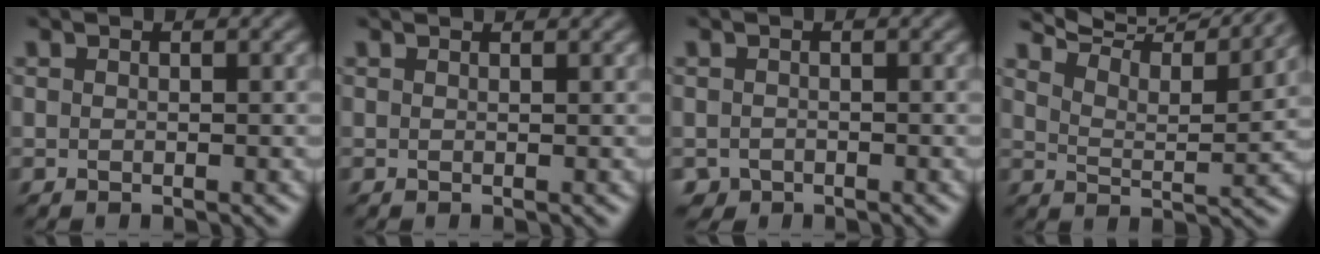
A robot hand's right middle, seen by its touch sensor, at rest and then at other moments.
{"total": 1.1, "force": [1.1, 0.1, 0.3], "torque": [-0.007, -0.004, 0.008]}
{"total": 0.9, "force": [-0.6, 0.7, 0.0], "torque": [0.006, -0.005, -0.013]}
{"total": 10.5, "force": [9.7, 1.7, 3.9], "torque": [-0.068, 0.005, 0.125]}